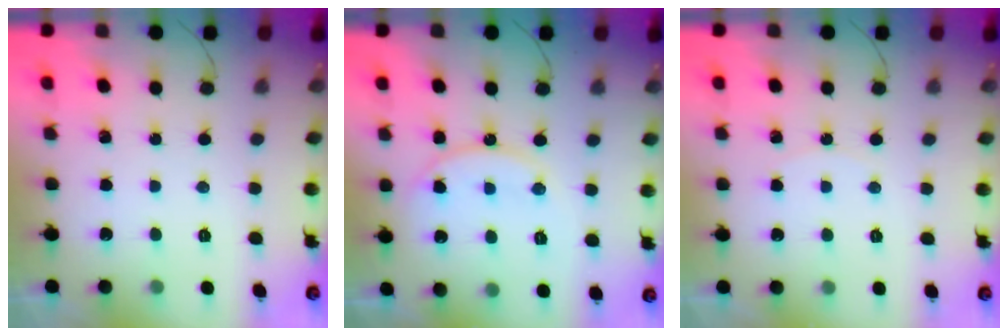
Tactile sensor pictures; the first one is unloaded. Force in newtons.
{"total": 15.0, "press": 15.0, "slide": 1.3}
{"total": 3.9, "press": 3.1, "slide": 2.4}